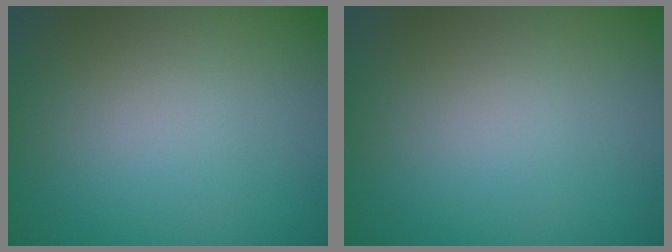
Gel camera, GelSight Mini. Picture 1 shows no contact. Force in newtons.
{"total": 0.0}